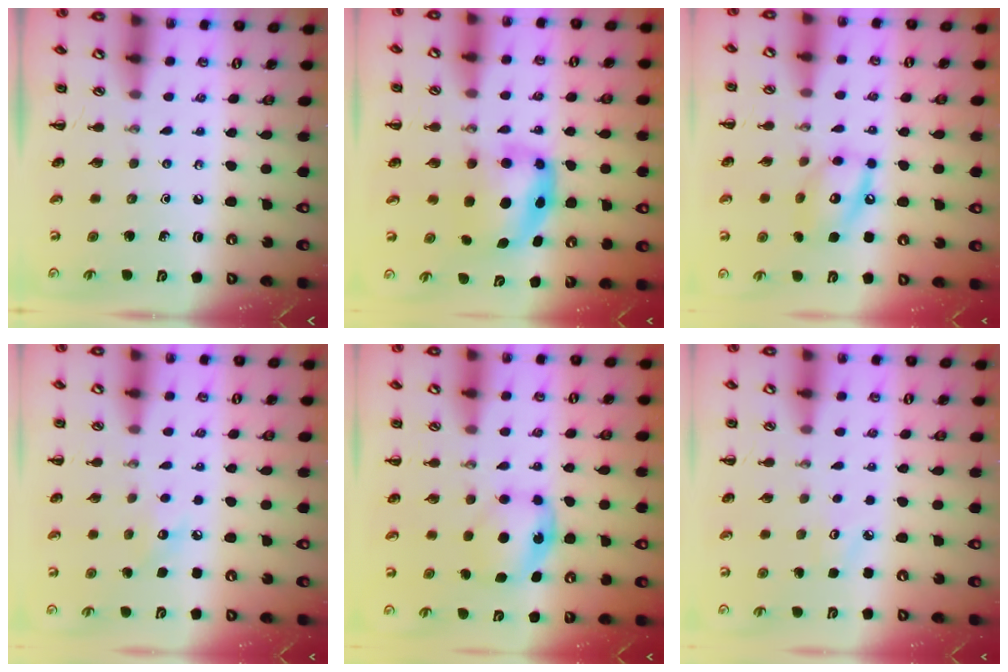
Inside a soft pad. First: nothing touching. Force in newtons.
{"total": 5.8, "press": 5.7, "slide": 1.0}
{"total": 12.1, "press": 12.0, "slide": 1.4}
{"total": 6.7, "press": 6.4, "slide": 1.9}
{"total": 6.1, "press": 6.1, "slide": 0.6}
{"total": 3.4, "press": 3.3, "slide": 1.1}